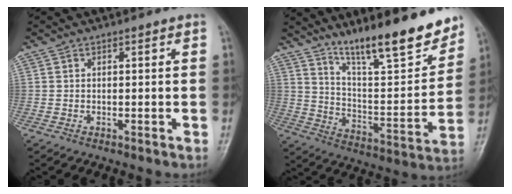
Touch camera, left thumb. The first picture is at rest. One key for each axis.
{"total": 18.5, "fx": 14.0, "fy": 3.5, "fz": 11.6, "tx": -0.144, "ty": -0.085, "tz": 0.237}